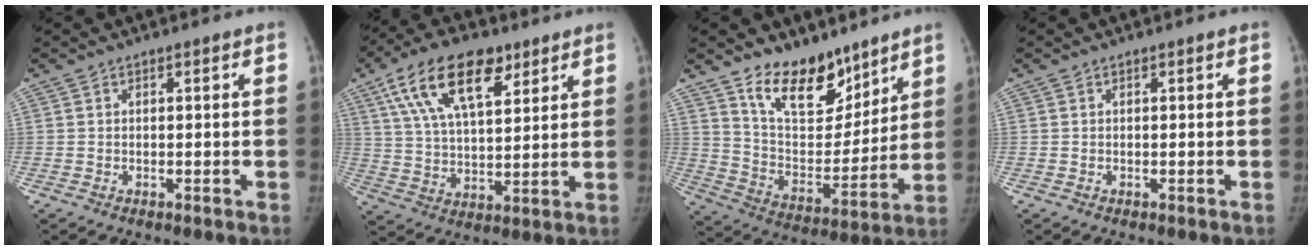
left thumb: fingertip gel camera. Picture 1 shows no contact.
{"total": 17.0, "force": [8.9, 8.2, 12.0], "torque": [-0.185, -0.017, 0.159]}
{"total": 16.1, "force": [11.5, 8.2, 7.8], "torque": [-0.071, -0.082, 0.205]}
{"total": 0.0}